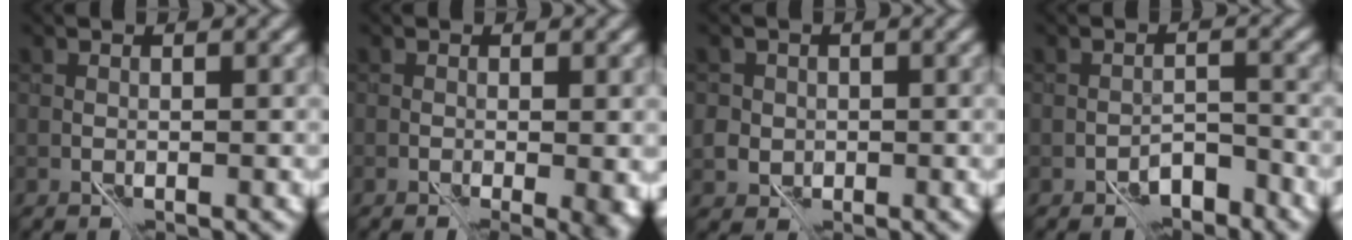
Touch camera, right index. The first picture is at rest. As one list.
[{"total": 2.5, "force": [-0.6, 1.1, 2.2], "torque": [-0.027, -0.004, -0.010]}, {"total": 3.1, "force": [0.0, 2.9, 1.0], "torque": [-0.001, 0.014, -0.017]}, {"total": 3.6, "force": [-3.0, 1.4, 1.6], "torque": [-0.016, 0.002, -0.049]}]